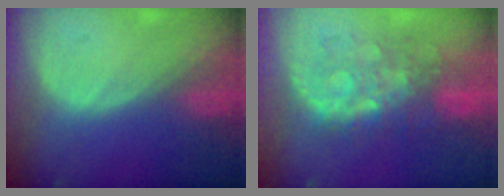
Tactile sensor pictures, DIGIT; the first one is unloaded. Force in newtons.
{"total": 8.6, "press": 8.3, "slide": 2.1}